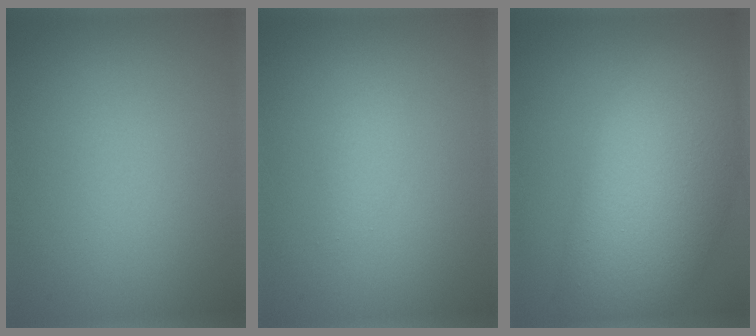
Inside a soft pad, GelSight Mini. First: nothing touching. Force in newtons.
{"total": 0.8, "press": 0.8, "slide": 0.0}
{"total": 11.2, "press": 11.2, "slide": 0.6}